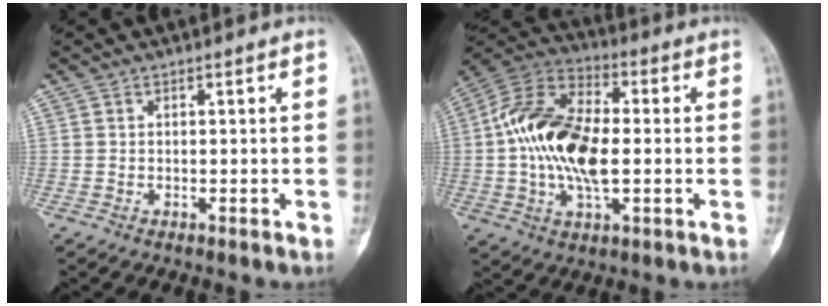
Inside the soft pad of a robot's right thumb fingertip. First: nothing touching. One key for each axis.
{"total": 18.7, "fx": -0.2, "fy": 9.6, "fz": 16.1, "tx": -0.310, "ty": 0.020, "tz": -0.010}